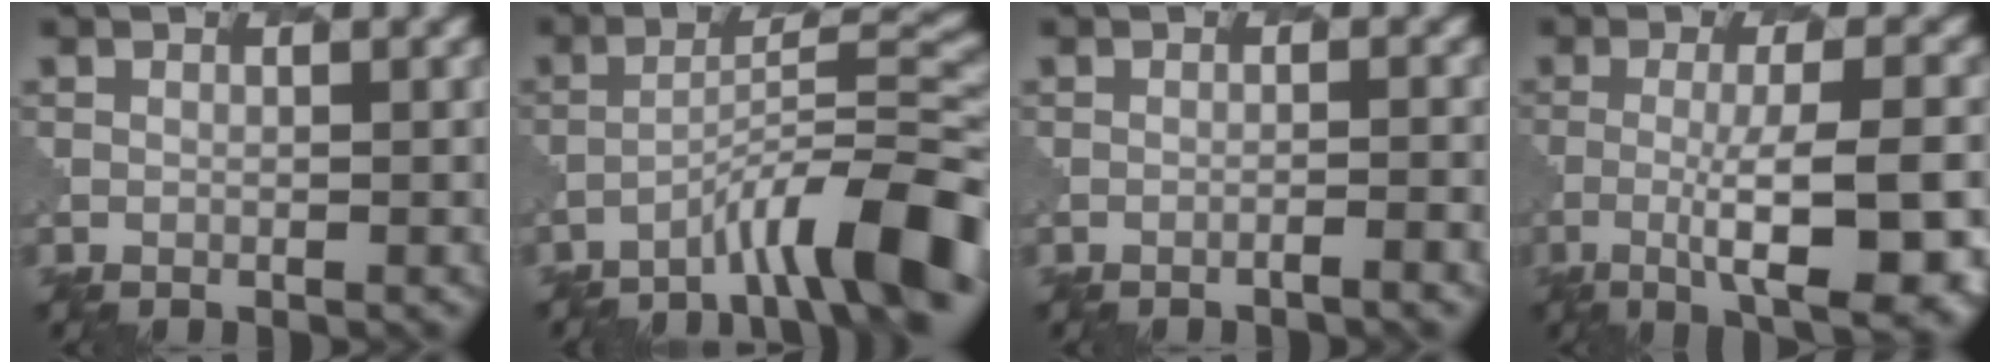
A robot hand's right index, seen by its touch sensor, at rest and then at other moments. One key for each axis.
{"total": 9.5, "fx": -6.2, "fy": 1.4, "fz": 7.1, "tx": -0.098, "ty": 0.024, "tz": -0.094}
{"total": 1.9, "fx": -1.3, "fy": 0.2, "fz": 1.4, "tx": -0.012, "ty": 0.005, "tz": -0.026}
{"total": 9.5, "fx": -3.1, "fy": 2.4, "fz": 8.6, "tx": -0.120, "ty": 0.000, "tz": -0.046}